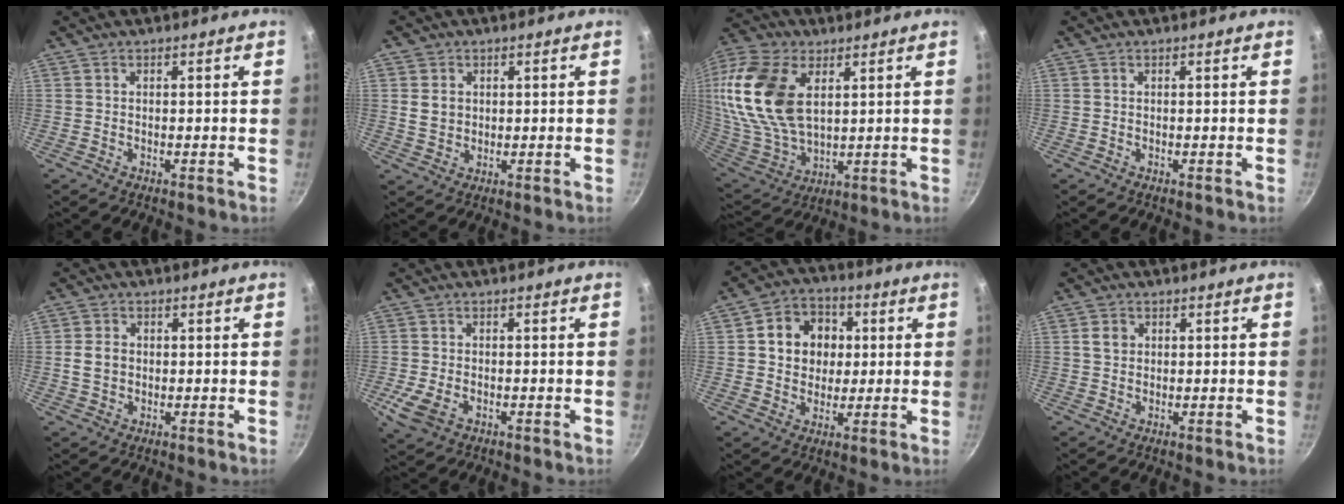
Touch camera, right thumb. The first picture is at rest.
{"total": 4.2, "force": [0.7, 3.6, 2.0], "torque": [-0.024, 0.000, 0.015]}
{"total": 22.1, "force": [6.3, 13.2, 16.6], "torque": [-0.342, -0.023, 0.124]}
{"total": 0.0}
{"total": 4.0, "force": [0.1, 3.2, 2.3], "torque": [-0.032, 0.005, 0.000]}
{"total": 5.8, "force": [-1.9, 3.7, 4.0], "torque": [-0.084, -0.004, -0.032]}
{"total": 10.9, "force": [2.0, 9.3, 5.2], "torque": [-0.047, 0.007, 0.024]}
{"total": 2.6, "force": [0.7, 2.2, 1.2], "torque": [-0.012, 0.004, 0.011]}